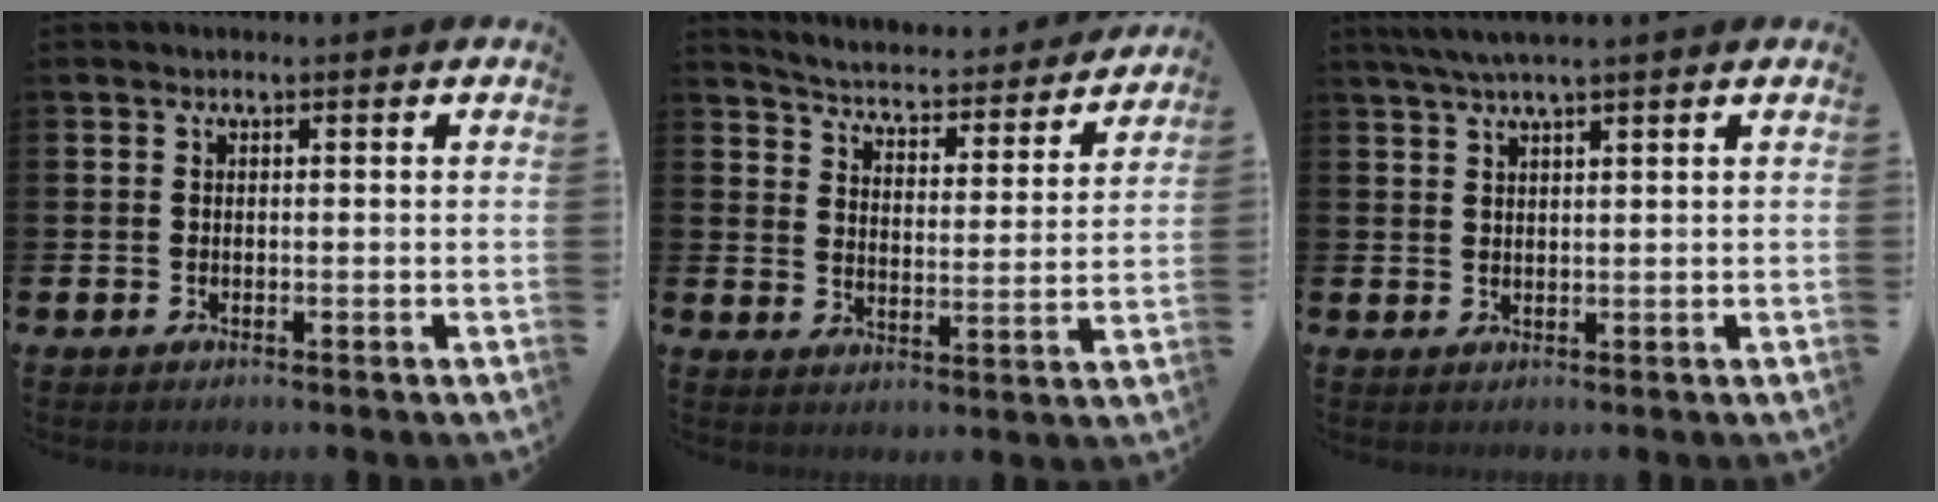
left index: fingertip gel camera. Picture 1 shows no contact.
{"total": 4.5, "force": [4.4, 0.6, 0.8], "torque": [-0.039, -0.042, 0.067]}
{"total": 3.4, "force": [2.8, -0.1, 1.8], "torque": [-0.043, -0.002, 0.051]}